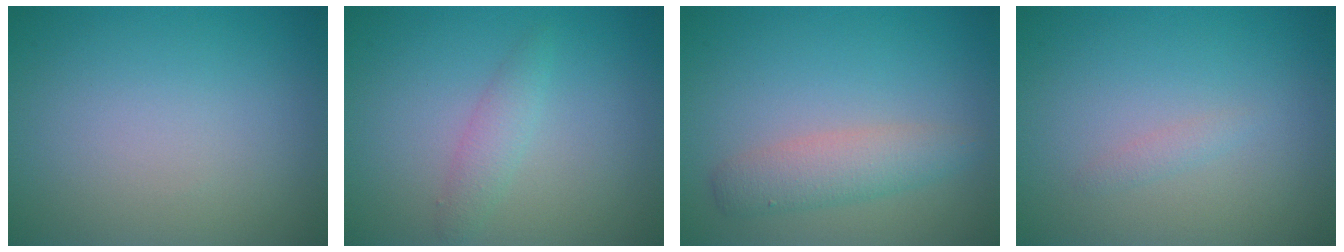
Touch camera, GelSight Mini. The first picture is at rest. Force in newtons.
{"total": 1.7, "press": 1.7, "slide": 0.1}
{"total": 3.0, "press": 3.0, "slide": 0.1}
{"total": 0.7, "press": 0.7, "slide": 0.0}